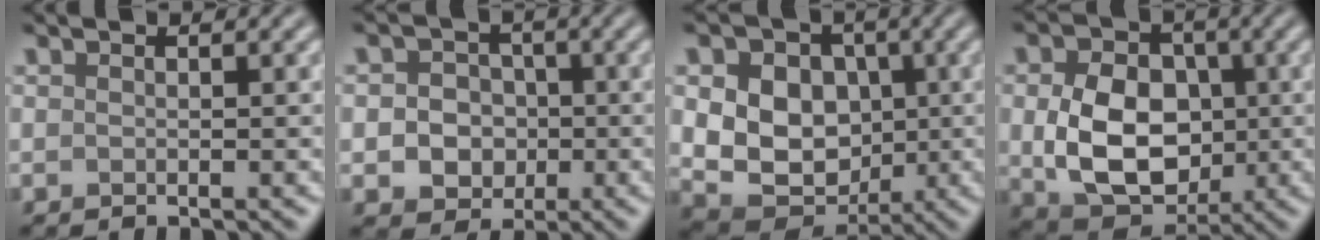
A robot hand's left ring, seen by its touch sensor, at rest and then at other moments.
{"total": 4.3, "force": [-0.5, 3.8, 2.0], "torque": [-0.009, 0.002, -0.021]}
{"total": 10.8, "force": [1.2, 8.8, 6.2], "torque": [-0.094, 0.024, 0.004]}
{"total": 8.6, "force": [-0.2, 6.4, 5.7], "torque": [-0.116, -0.014, 0.000]}